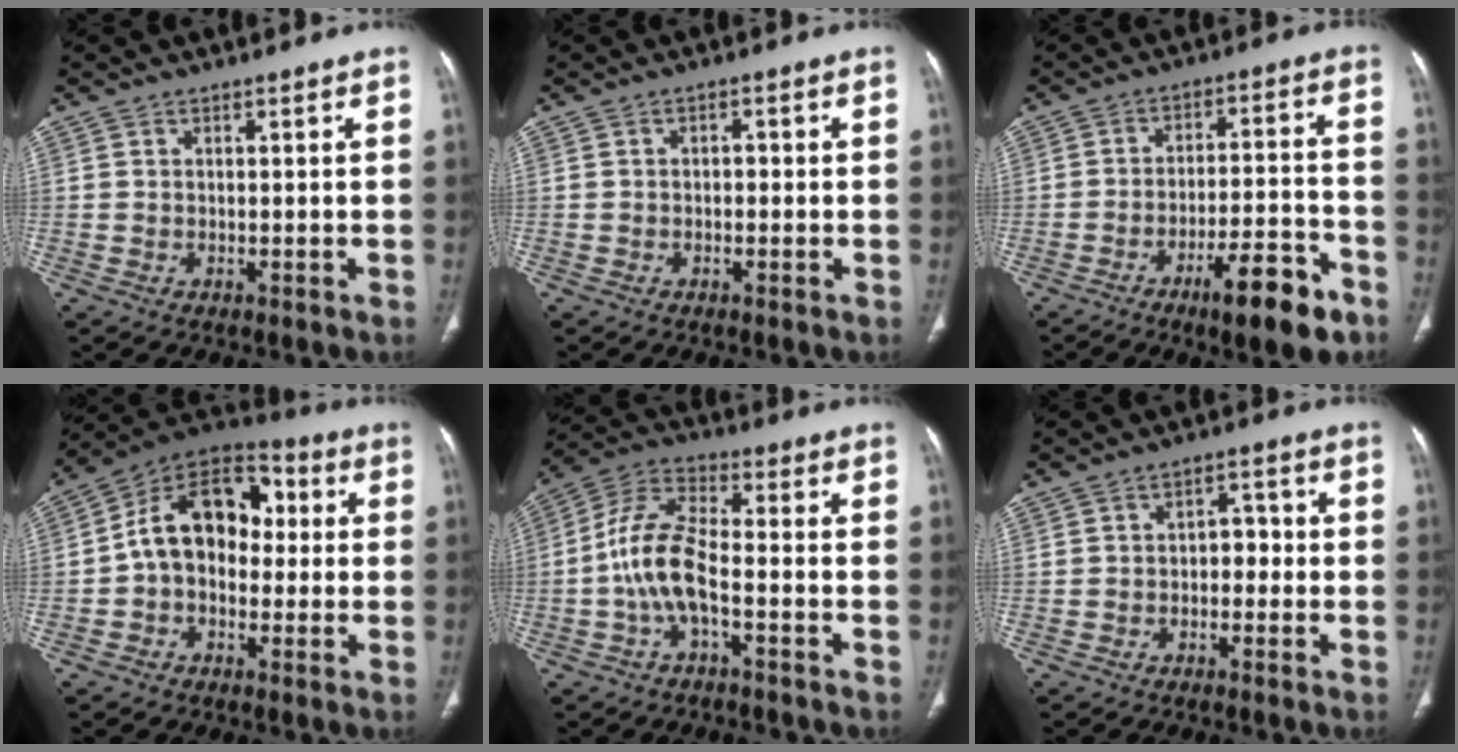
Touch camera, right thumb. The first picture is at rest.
{"total": 1.3, "force": [-0.3, 1.0, 0.8], "torque": [-0.003, 0.005, -0.010]}
{"total": 12.9, "force": [-8.0, 3.2, 9.7], "torque": [-0.140, 0.053, -0.119]}
{"total": 15.0, "force": [0.3, 10.5, 10.7], "torque": [-0.138, 0.046, -0.012]}
{"total": 10.0, "force": [-2.8, 3.9, 8.8], "torque": [-0.189, 0.038, -0.062]}
{"total": 4.1, "force": [-1.0, 2.9, 2.7], "torque": [-0.017, 0.022, -0.023]}